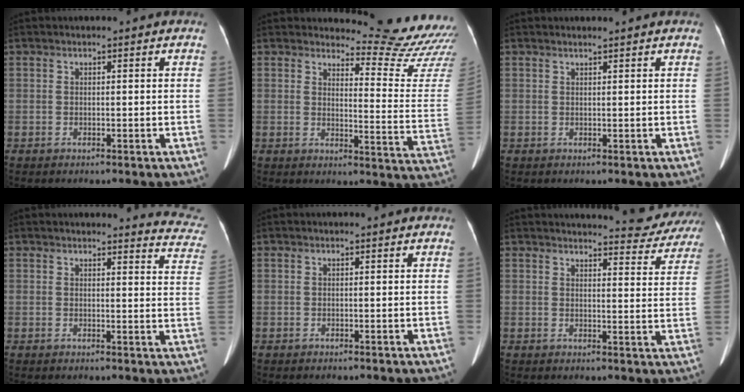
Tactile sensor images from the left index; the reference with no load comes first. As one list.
[{"total": 14.3, "force": [14.2, -0.6, 1.9], "torque": [-0.015, -0.143, 0.146]}, {"total": 1.3, "force": [1.3, -0.2, 0.3], "torque": [-0.014, 0.006, 0.022]}, {"total": 9.4, "force": [9.3, 1.4, 0.7], "torque": [0.027, -0.058, 0.063]}, {"total": 0.0}, {"total": 12.9, "force": [12.4, 2.3, 2.5], "torque": [-0.009, -0.030, 0.122]}]